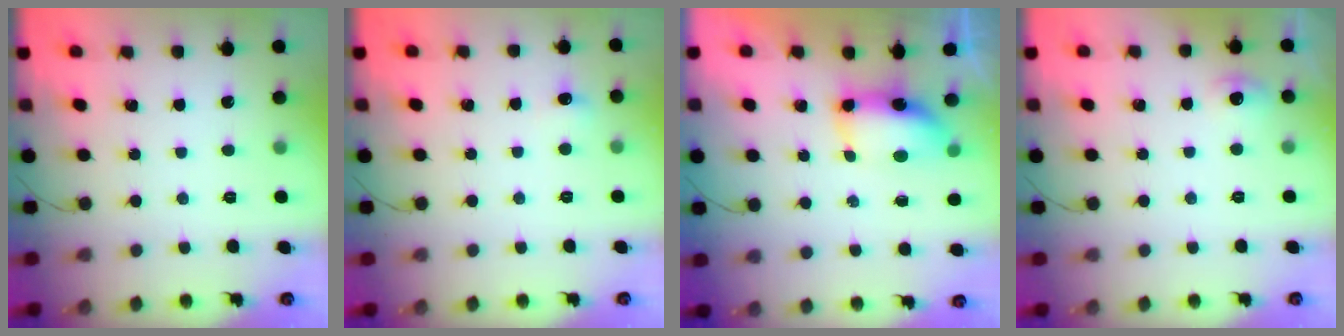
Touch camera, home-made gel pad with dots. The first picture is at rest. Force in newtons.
{"total": 5.1, "press": 4.9, "slide": 1.6}
{"total": 7.7, "press": 7.7, "slide": 0.6}
{"total": 12.3, "press": 5.3, "slide": 11.1}